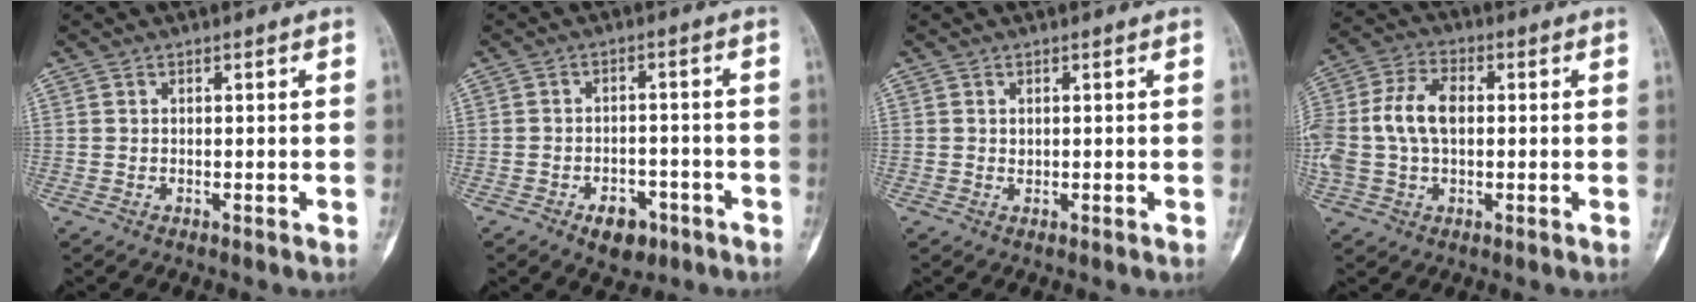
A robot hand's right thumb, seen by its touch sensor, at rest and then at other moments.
{"total": 6.3, "force": [-3.5, 4.0, 3.4], "torque": [-0.030, 0.026, -0.048]}
{"total": 0.5, "force": [0.2, 0.4, 0.2], "torque": [0.000, -0.001, 0.004]}
{"total": 12.0, "force": [0.5, 7.5, 9.3], "torque": [-0.203, 0.024, 0.008]}